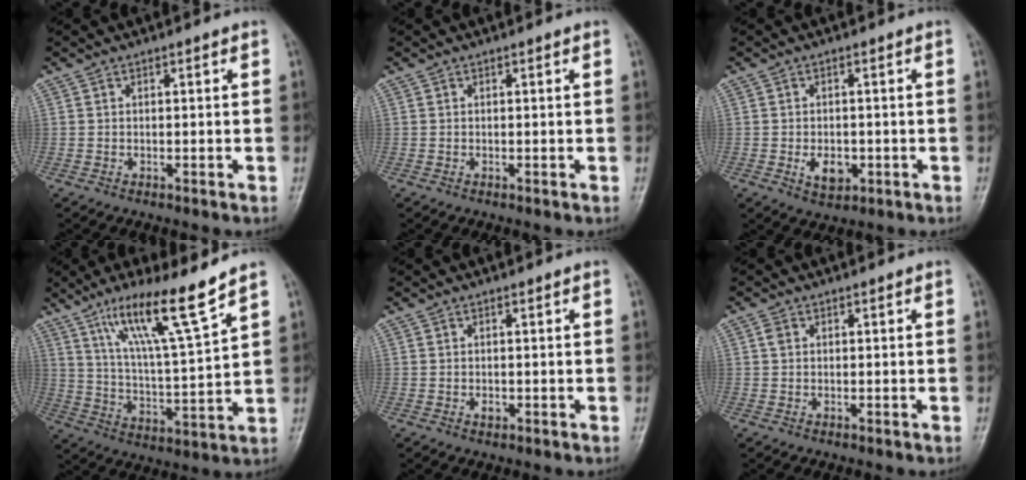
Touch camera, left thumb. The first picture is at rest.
{"total": 0.0}
{"total": 4.5, "force": [-1.1, 3.1, 3.1], "torque": [-0.039, -0.001, -0.011]}
{"total": 14.4, "force": [9.7, 0.7, 10.5], "torque": [-0.182, -0.057, 0.179]}
{"total": 1.0, "force": [-0.1, 0.7, 0.6], "torque": [-0.006, -0.001, -0.001]}
{"total": 1.2, "force": [0.3, 0.9, 0.7], "torque": [-0.010, 0.003, 0.004]}